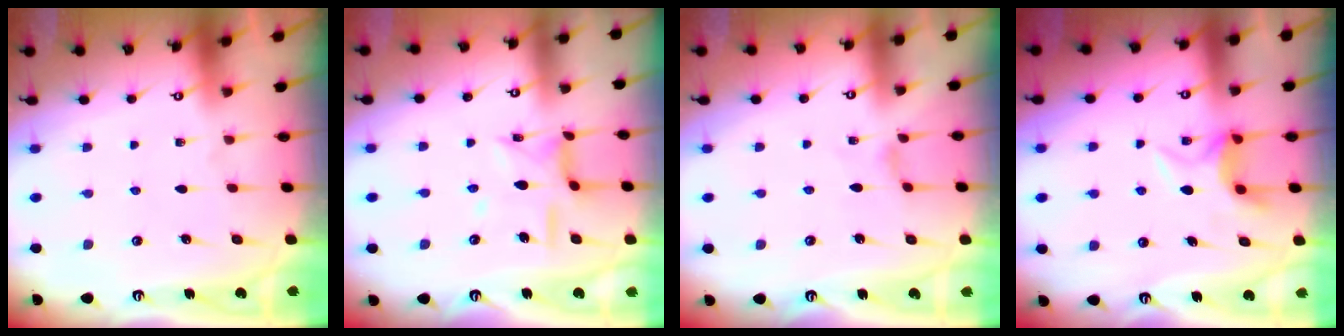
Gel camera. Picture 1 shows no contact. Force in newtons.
{"total": 9.6, "press": 9.5, "slide": 0.8}
{"total": 0.9, "press": 0.9, "slide": 0.2}
{"total": 6.5, "press": 6.5, "slide": 0.2}